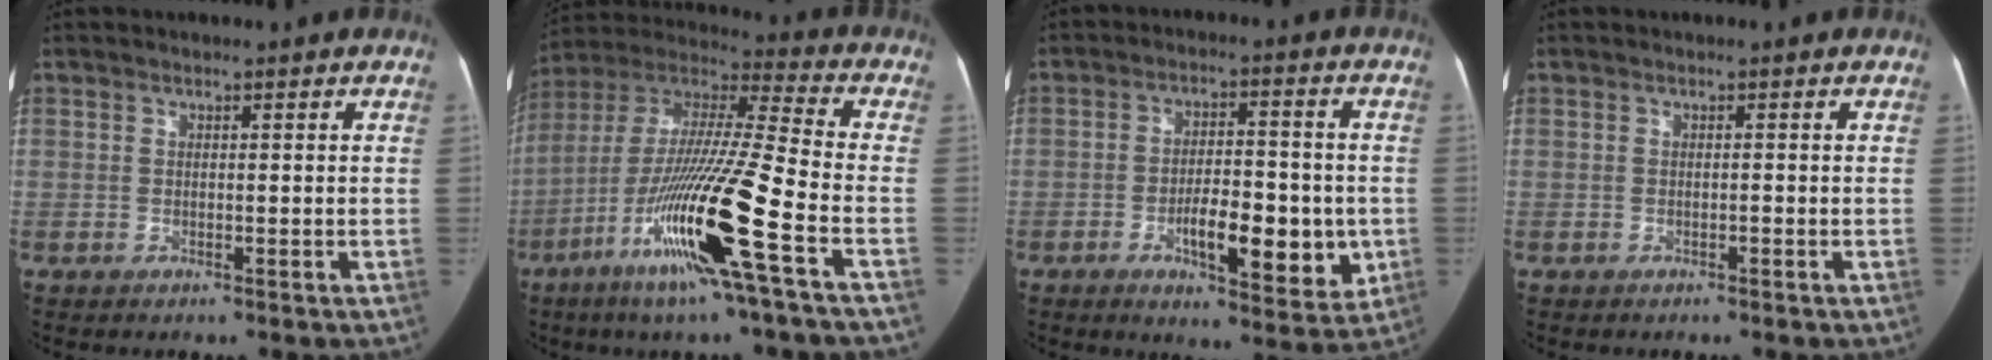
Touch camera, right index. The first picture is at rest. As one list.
[{"total": 20.4, "force": [-8.5, -0.5, 18.5], "torque": [-0.375, -0.033, -0.168]}, {"total": 11.5, "force": [-2.9, 4.1, 10.4], "torque": [-0.151, 0.002, -0.041]}, {"total": 0.0}]